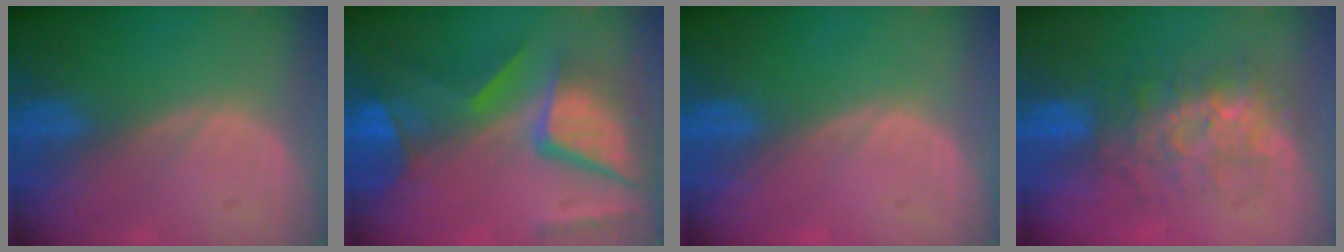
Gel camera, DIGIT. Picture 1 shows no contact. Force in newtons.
{"total": 12.0, "press": 9.8, "slide": 6.9}
{"total": 0.0}
{"total": 7.9, "press": 7.5, "slide": 2.7}